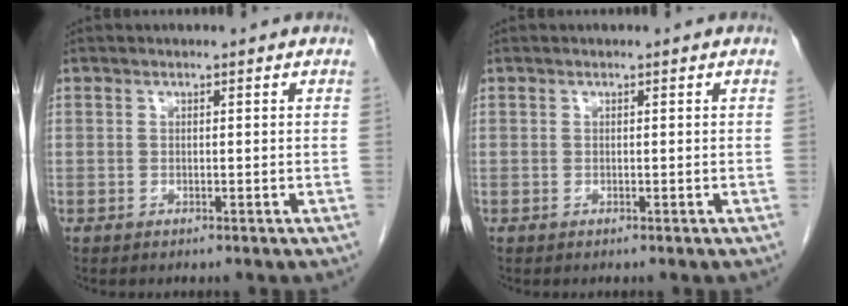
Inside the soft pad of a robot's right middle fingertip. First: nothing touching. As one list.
[{"total": 0.0}]